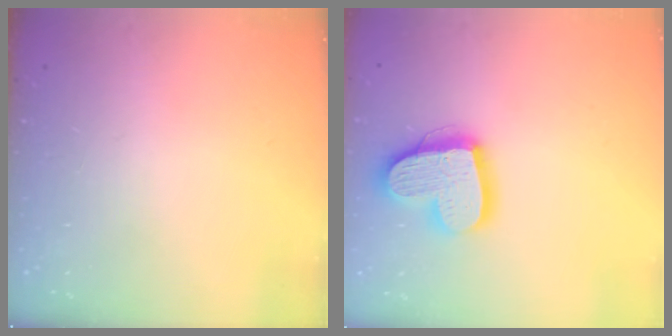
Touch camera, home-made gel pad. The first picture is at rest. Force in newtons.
{"total": 18.1, "press": 18.0, "slide": 1.8}